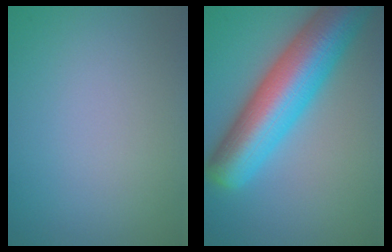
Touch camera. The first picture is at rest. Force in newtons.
{"total": 10.7, "press": 10.7, "slide": 0.4}